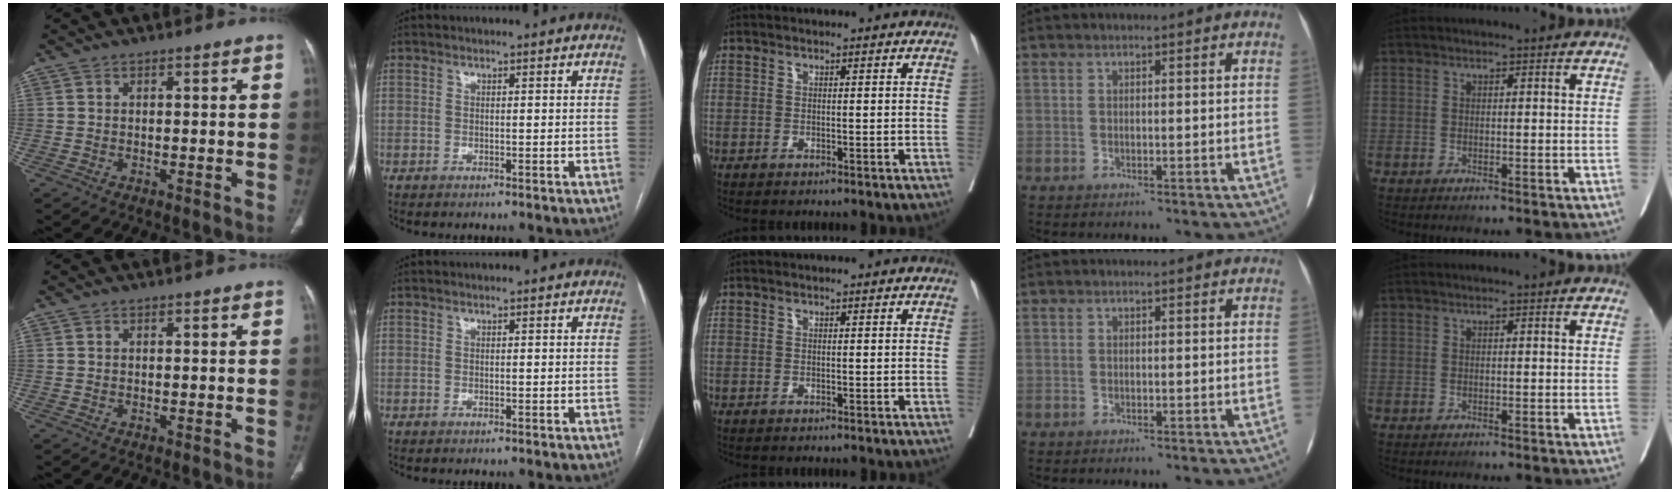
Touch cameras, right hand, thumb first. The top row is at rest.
{}